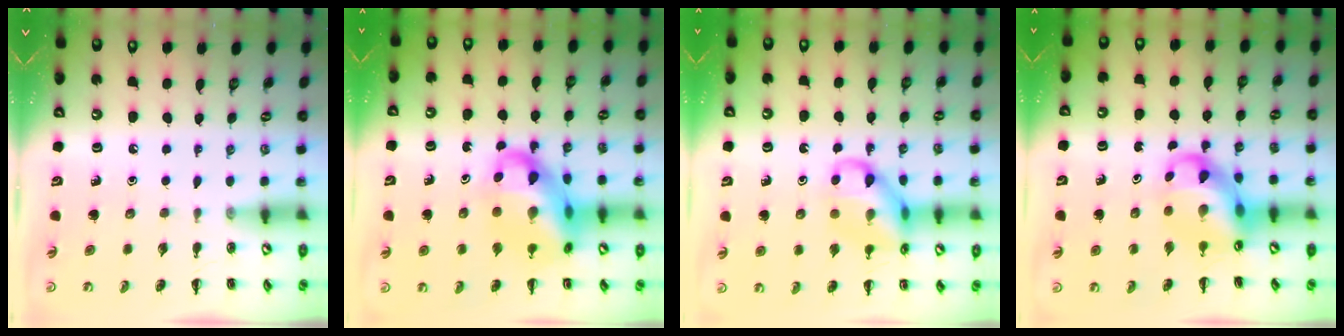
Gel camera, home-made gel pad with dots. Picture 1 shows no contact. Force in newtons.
{"total": 17.9, "press": 17.3, "slide": 4.3}
{"total": 12.7, "press": 12.6, "slide": 1.3}
{"total": 8.3, "press": 7.9, "slide": 2.3}